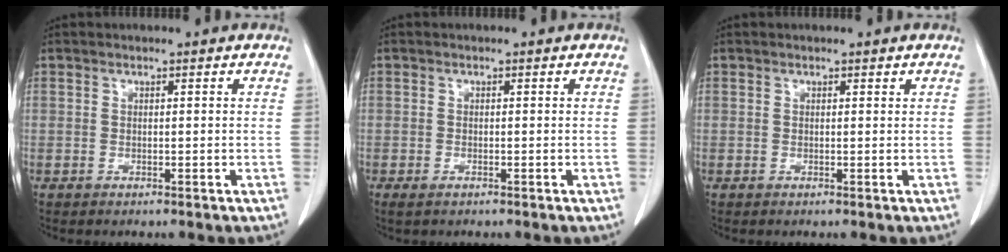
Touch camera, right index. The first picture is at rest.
{"total": 1.3, "force": [-0.5, 0.7, 1.0], "torque": [-0.020, -0.003, -0.003]}
{"total": 0.5, "force": [0.5, 0.2, 0.2], "torque": [-0.004, -0.005, 0.006]}